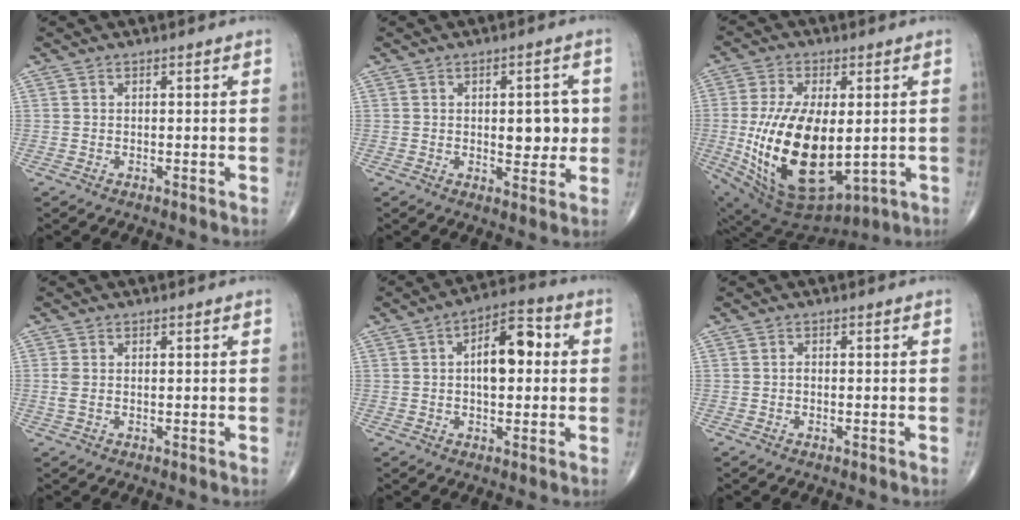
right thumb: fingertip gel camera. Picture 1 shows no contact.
{"total": 6.8, "force": [0.4, 3.3, 6.0], "torque": [-0.058, -0.005, 0.009]}
{"total": 22.3, "force": [-1.8, 11.4, 19.1], "torque": [-0.367, -0.024, -0.002]}
{"total": 1.8, "force": [0.2, 1.0, 1.5], "torque": [-0.049, 0.006, 0.004]}
{"total": 10.3, "force": [1.2, 5.2, 8.8], "torque": [-0.120, 0.021, 0.011]}
{"total": 0.6, "force": [-0.2, 0.3, 0.5], "torque": [-0.007, 0.000, -0.005]}